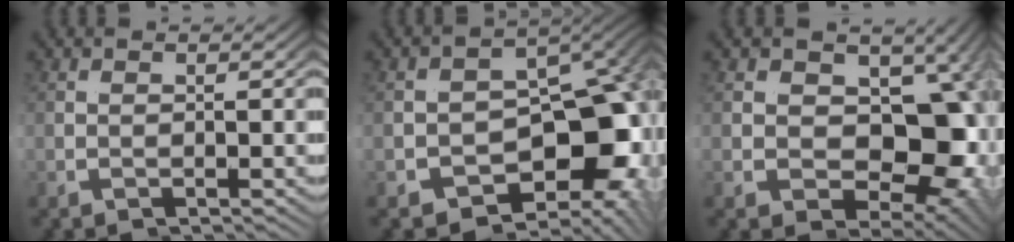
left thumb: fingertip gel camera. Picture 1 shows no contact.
{"total": 13.1, "force": [-1.7, 8.4, 10.0], "torque": [-0.139, -0.025, -0.012]}
{"total": 16.2, "force": [0.6, 11.3, 11.6], "torque": [-0.152, -0.003, 0.007]}